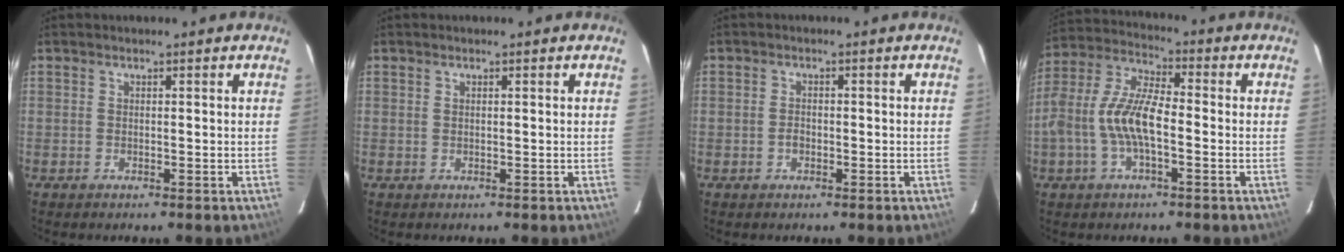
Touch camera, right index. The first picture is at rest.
{"total": 0.0}
{"total": 1.4, "force": [-0.6, 1.1, 0.6], "torque": [-0.010, 0.004, -0.009]}
{"total": 11.2, "force": [-2.7, 4.0, 10.1], "torque": [-0.217, 0.009, -0.053]}